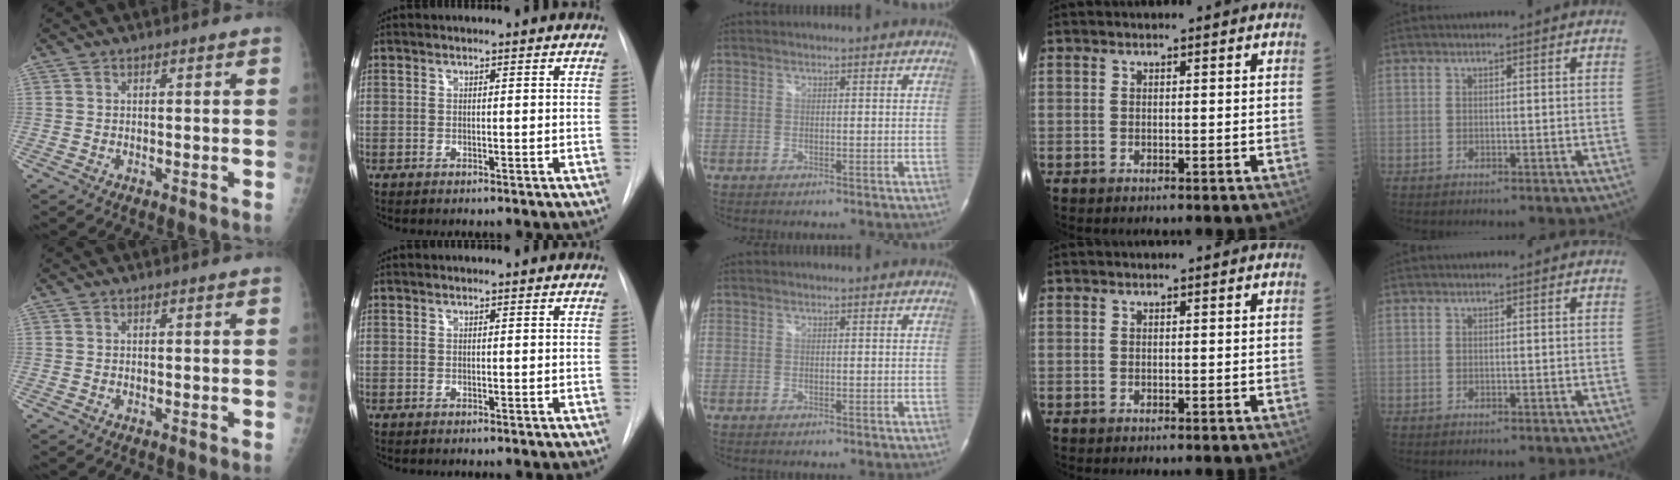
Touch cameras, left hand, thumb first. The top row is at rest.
{}